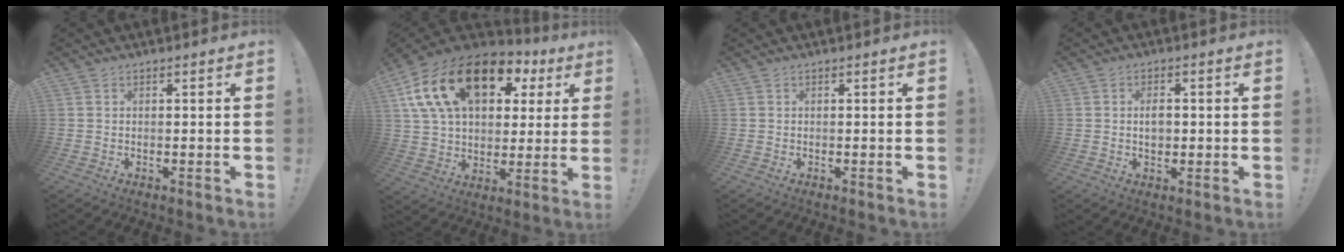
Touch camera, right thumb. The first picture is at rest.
{"total": 22.8, "force": [10.3, 13.6, 15.1], "torque": [-0.240, -0.034, 0.195]}
{"total": 0.0}
{"total": 3.3, "force": [-0.1, 2.1, 2.6], "torque": [-0.030, -0.001, -0.008]}